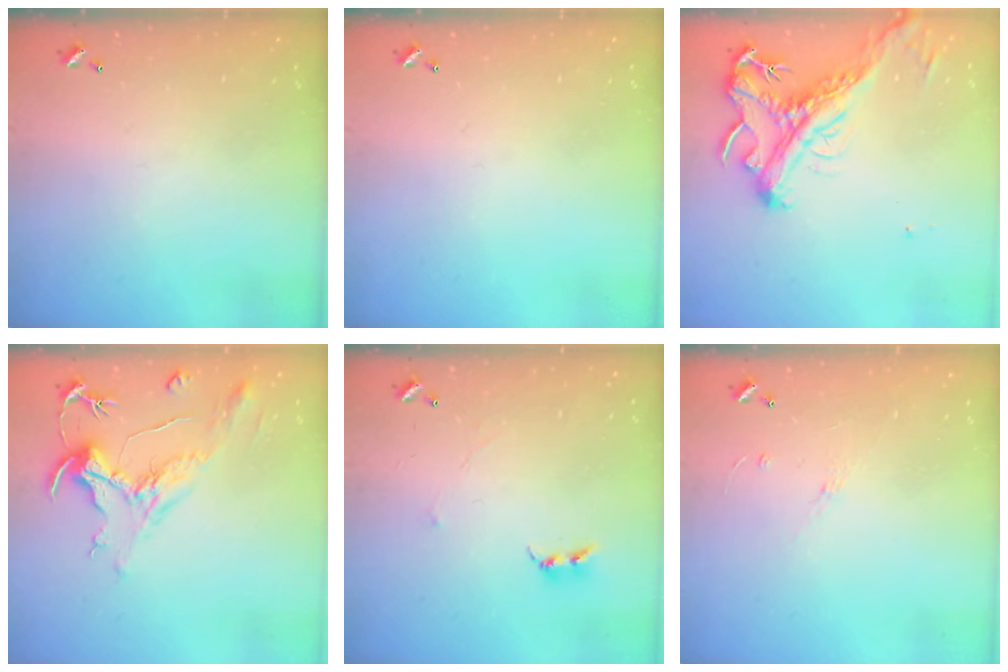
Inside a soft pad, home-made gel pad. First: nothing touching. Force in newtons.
{"total": 0.0}
{"total": 2.6, "press": 2.2, "slide": 1.4}
{"total": 2.1, "press": 1.6, "slide": 1.3}
{"total": 2.4, "press": 2.4, "slide": 0.4}
{"total": 5.5, "press": 5.5, "slide": 0.5}